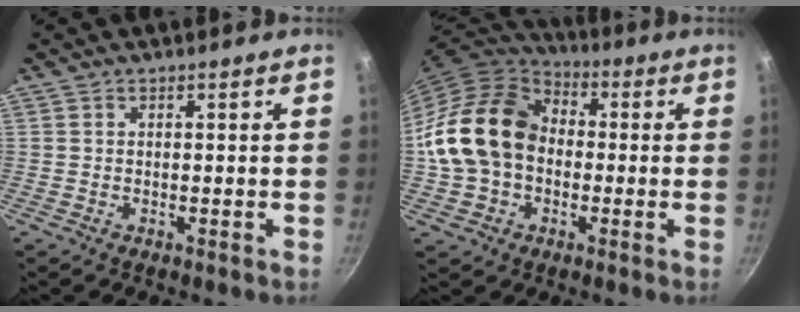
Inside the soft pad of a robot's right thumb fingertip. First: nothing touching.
{"total": 17.5, "force": [-0.6, 13.6, 11.0], "torque": [-0.179, 0.039, -0.018]}